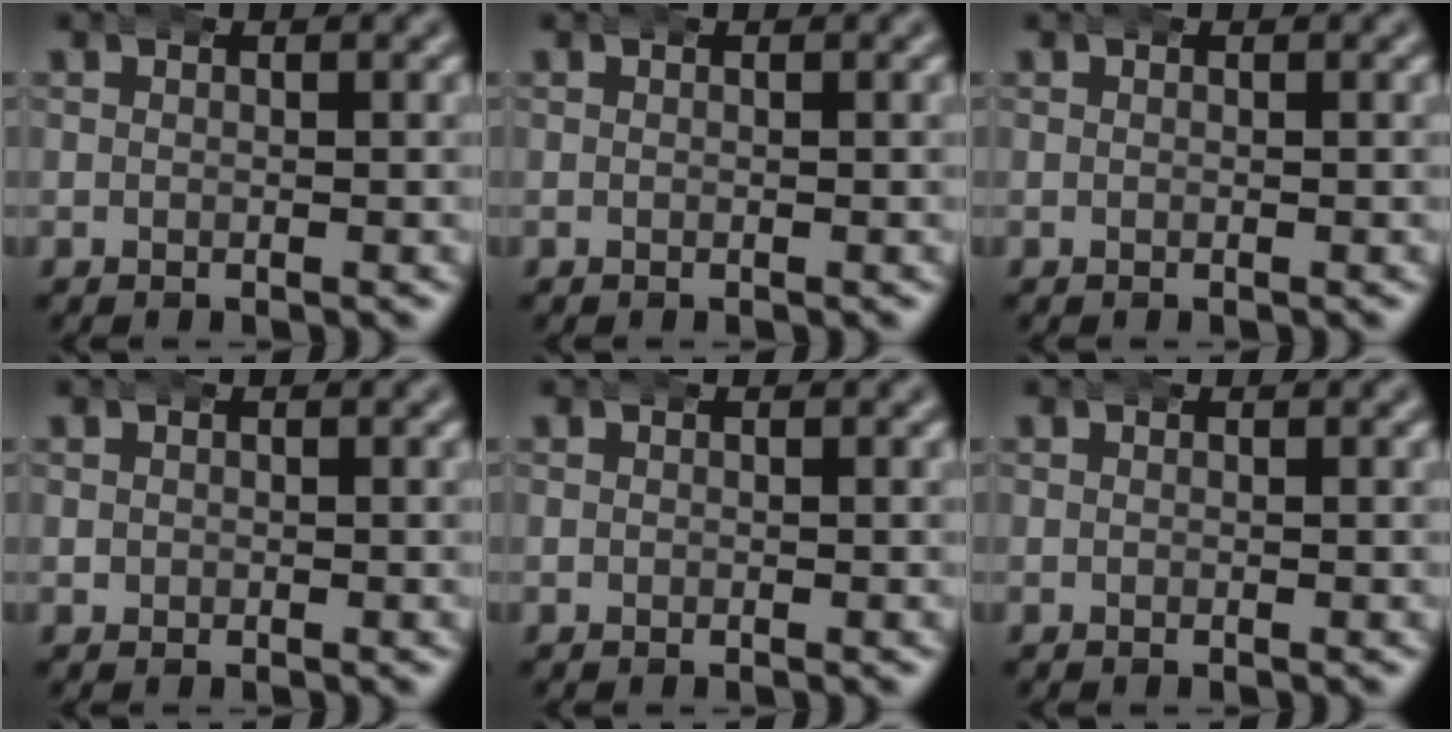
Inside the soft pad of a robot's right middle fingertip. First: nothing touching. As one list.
[{"total": 0.0}, {"total": 0.0}, {"total": 0.5, "force": [0.2, 0.5, 0.0], "torque": [-0.003, -0.002, 0.009]}, {"total": 0.0}, {"total": 0.0}]